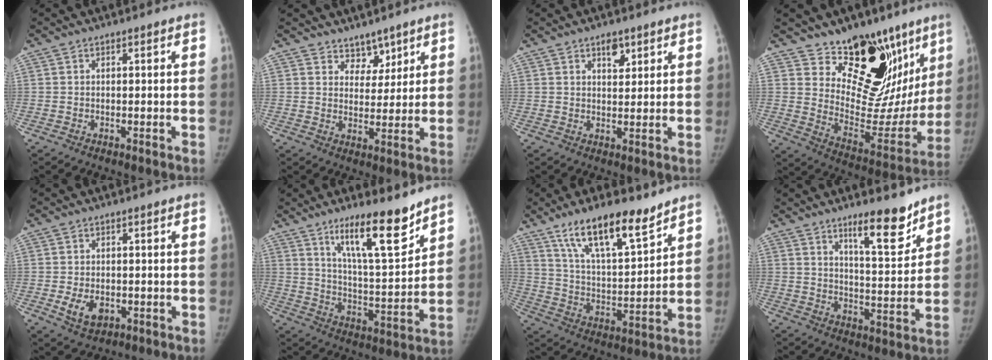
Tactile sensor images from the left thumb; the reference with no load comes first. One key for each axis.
{"total": 4.7, "fx": 3.8, "fy": 2.8, "fz": 0.6, "tx": 0.026, "ty": -0.028, "tz": 0.063}
{"total": 3.7, "fx": 2.3, "fy": 2.0, "fz": 2.1, "tx": -0.014, "ty": -0.014, "tz": 0.037}
{"total": 24.4, "fx": 15.5, "fy": 13.2, "fz": 13.5, "tx": -0.126, "ty": -0.100, "tz": 0.239}
{"total": 5.0, "fx": -1.3, "fy": 3.4, "fz": 3.4, "tx": -0.056, "ty": -0.006, "tz": -0.013}
{"total": 15.3, "fx": 10.7, "fy": 3.1, "fz": 10.5, "tx": -0.148, "ty": -0.080, "tz": 0.186}
{"total": 16.5, "fx": 11.6, "fy": 5.0, "fz": 10.7, "tx": -0.155, "ty": -0.066, "tz": 0.211}
{"total": 10.6, "fx": 7.8, "fy": 2.4, "fz": 6.8, "tx": -0.083, "ty": -0.066, "tz": 0.127}